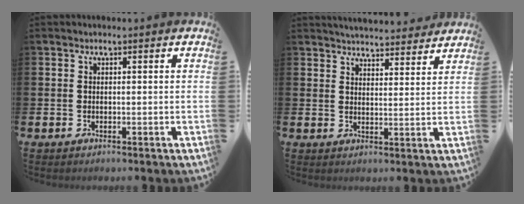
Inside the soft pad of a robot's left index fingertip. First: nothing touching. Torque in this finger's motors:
{"motor_torque": [1.09, -1.05, 0.21, 0.10]}